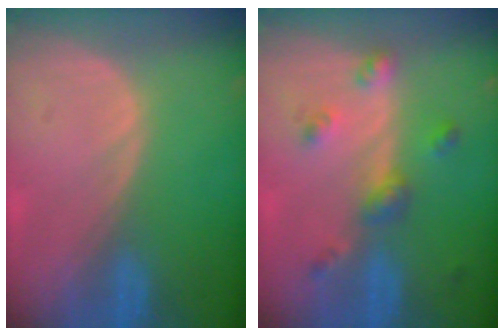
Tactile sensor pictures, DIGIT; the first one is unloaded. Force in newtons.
{"total": 4.9, "press": 4.5, "slide": 2.0}